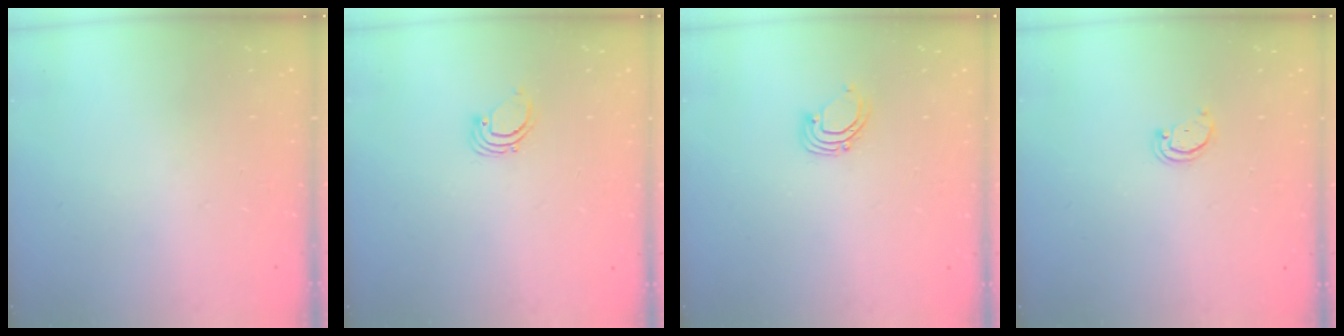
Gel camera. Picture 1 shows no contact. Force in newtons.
{"total": 2.2, "press": 2.2, "slide": 0.2}
{"total": 2.9, "press": 2.9, "slide": 0.3}
{"total": 2.1, "press": 2.1, "slide": 0.2}